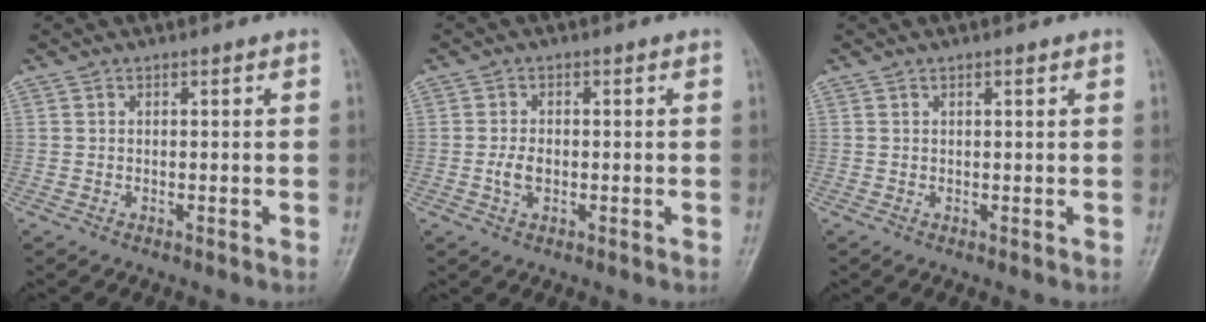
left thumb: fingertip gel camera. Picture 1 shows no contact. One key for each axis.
{"total": 3.0, "fx": -0.5, "fy": 2.0, "fz": 2.2, "tx": -0.041, "ty": 0.003, "tz": -0.010}
{"total": 0.8, "fx": 0.5, "fy": 0.2, "fz": 0.6, "tx": -0.011, "ty": 0.000, "tz": 0.007}